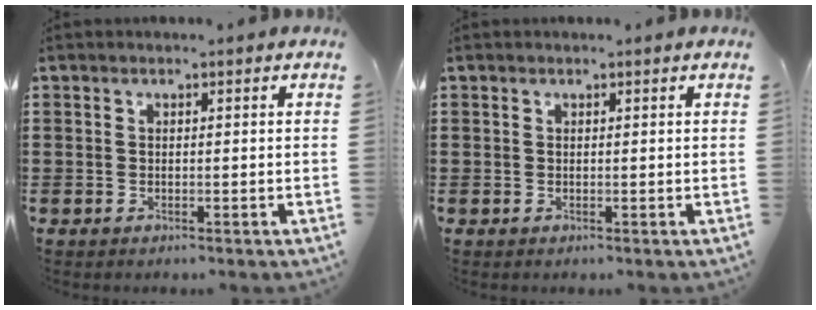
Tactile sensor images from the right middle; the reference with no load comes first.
{"total": 0.0}